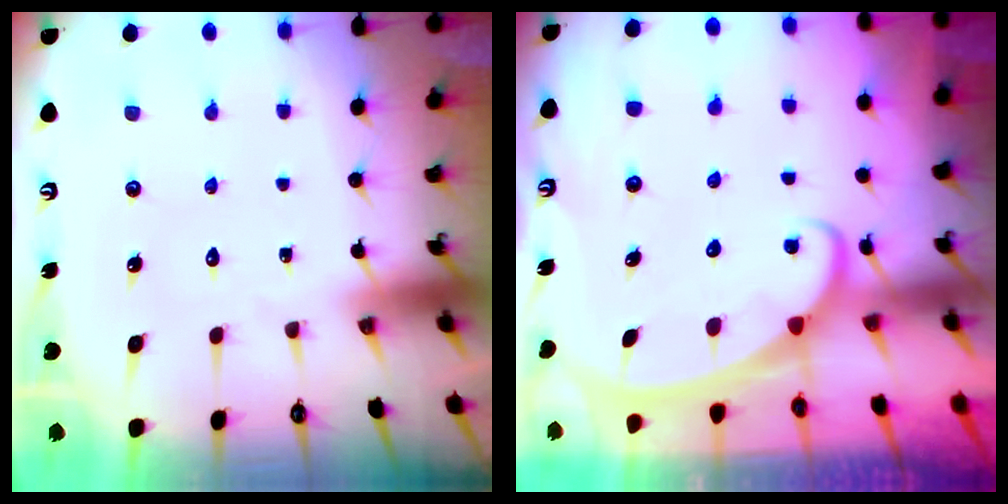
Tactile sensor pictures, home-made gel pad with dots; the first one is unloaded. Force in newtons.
{"total": 2.4, "press": 2.4, "slide": 0.4}